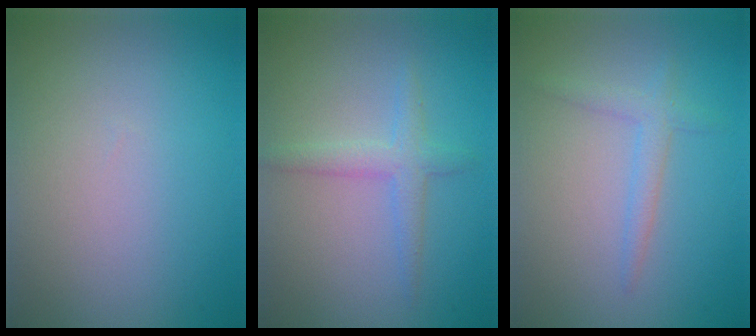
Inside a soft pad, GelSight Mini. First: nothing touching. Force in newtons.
{"total": 2.2, "press": 2.2, "slide": 0.0}
{"total": 1.8, "press": 1.8, "slide": 0.1}